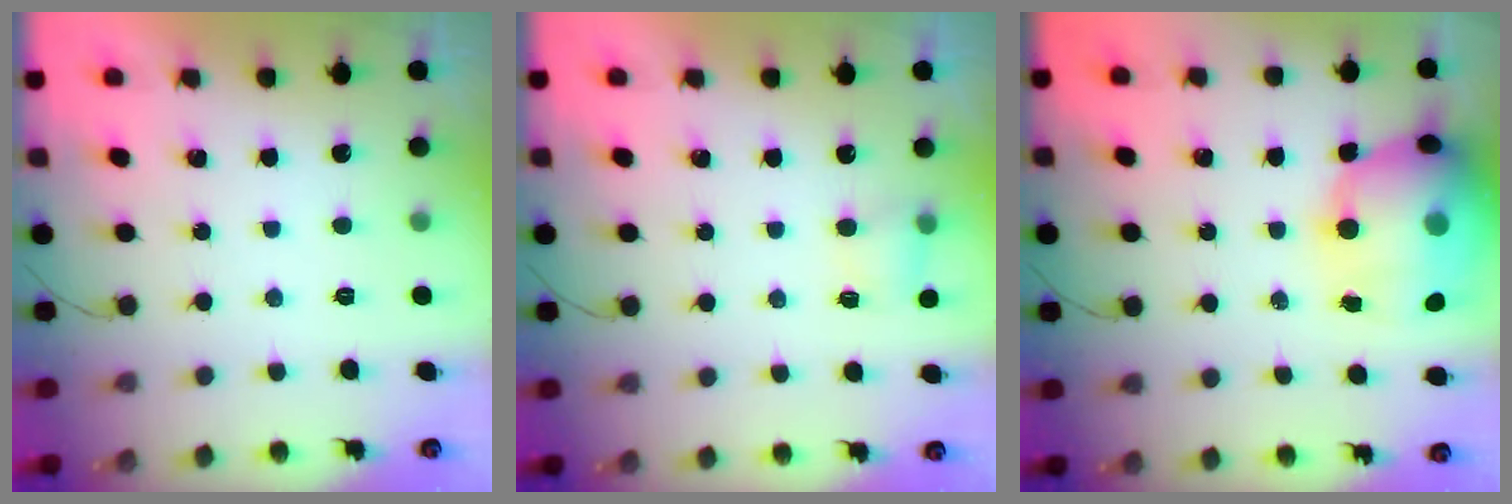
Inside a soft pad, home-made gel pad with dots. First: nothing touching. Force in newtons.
{"total": 7.8, "press": 4.7, "slide": 6.2}
{"total": 21.0, "press": 20.7, "slide": 3.6}